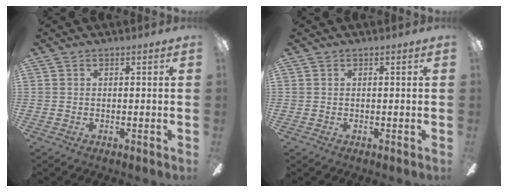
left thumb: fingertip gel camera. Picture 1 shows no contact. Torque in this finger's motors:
{"motor_torque": [0.04, -0.01, 0.09, -0.21, 0.00]}